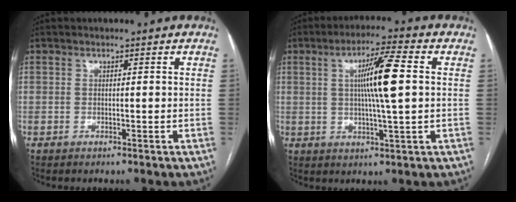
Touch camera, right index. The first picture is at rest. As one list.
[{"total": 9.7, "force": [1.4, 0.0, 9.6], "torque": [-0.169, 0.005, 0.023]}]